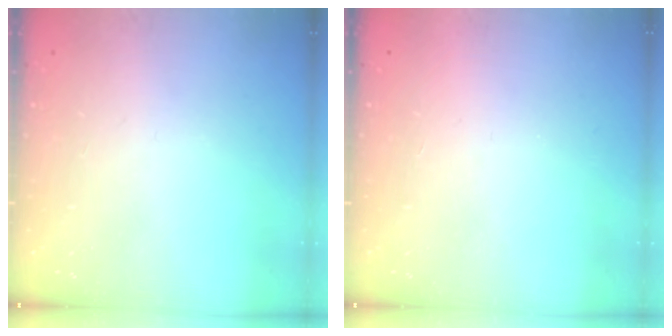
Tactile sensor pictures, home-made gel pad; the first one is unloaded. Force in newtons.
{"total": 1.5, "press": 1.5, "slide": 0.1}